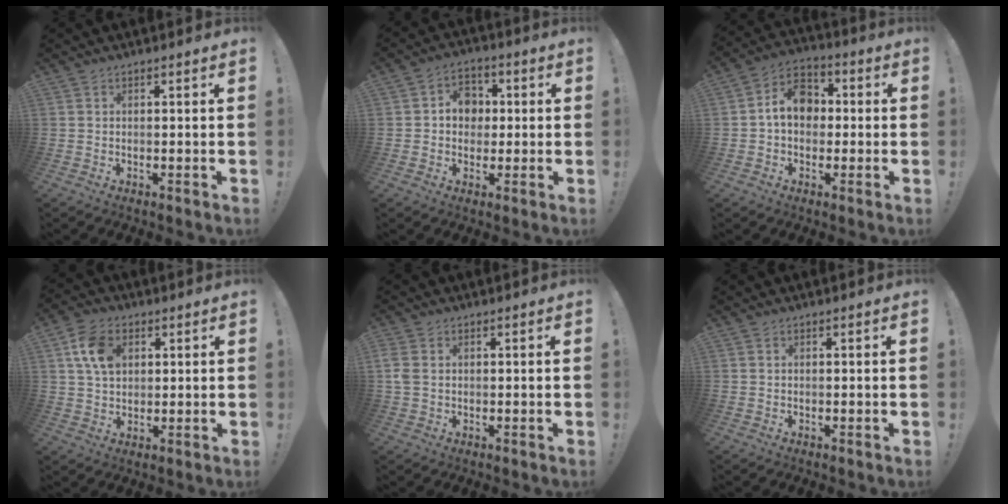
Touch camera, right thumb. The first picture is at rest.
{"total": 8.1, "force": [1.0, 7.1, 3.8], "torque": [-0.058, 0.005, 0.022]}
{"total": 10.7, "force": [0.8, 8.2, 6.9], "torque": [-0.102, 0.018, 0.020]}
{"total": 10.3, "force": [3.5, 7.3, 6.4], "torque": [-0.112, 0.007, 0.068]}
{"total": 3.6, "force": [0.7, 2.7, 2.3], "torque": [-0.046, -0.001, 0.015]}
{"total": 0.0}